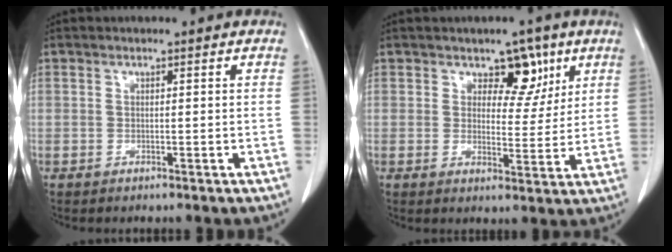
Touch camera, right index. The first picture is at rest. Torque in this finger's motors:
{"motor_torque": [0.05, 0.04, 0.19, 0.00]}